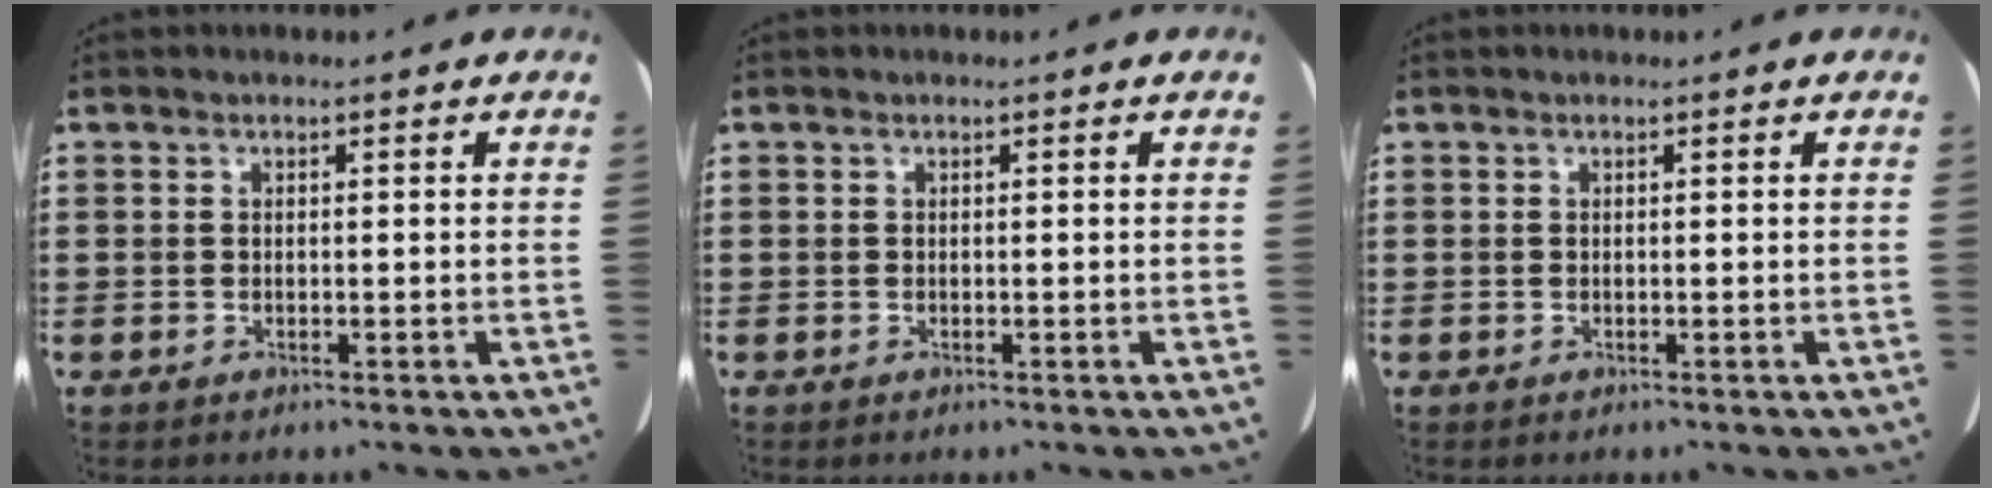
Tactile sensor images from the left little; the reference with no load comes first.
{"total": 0.0}
{"total": 0.0}